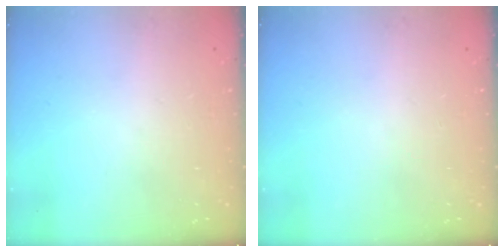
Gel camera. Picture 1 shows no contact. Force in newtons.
{"total": 0.0}